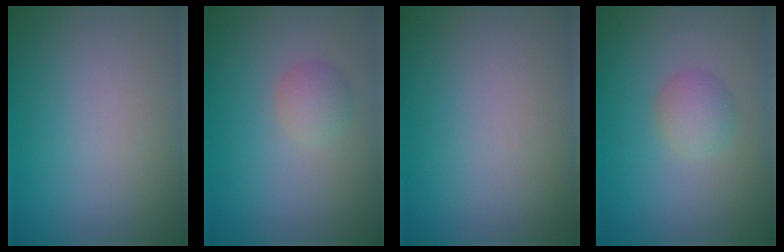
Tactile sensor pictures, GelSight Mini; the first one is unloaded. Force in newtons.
{"total": 1.7, "press": 1.7, "slide": 0.0}
{"total": 0.0}
{"total": 2.0, "press": 2.0, "slide": 0.0}